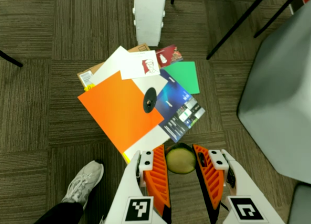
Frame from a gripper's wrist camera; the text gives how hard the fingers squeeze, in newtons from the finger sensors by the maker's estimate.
{"total": 7.7, "left": 7.7, "right": 7.6}